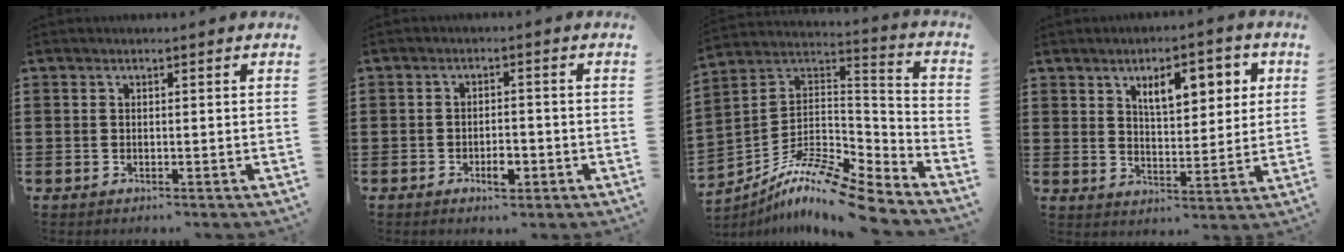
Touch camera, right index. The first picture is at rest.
{"total": 3.3, "force": [-1.6, 1.3, 2.6], "torque": [-0.044, 0.002, -0.029]}
{"total": 11.2, "force": [-9.3, 1.5, 6.1], "torque": [-0.115, 0.010, -0.187]}
{"total": 7.6, "force": [3.5, 3.2, 6.0], "torque": [-0.087, -0.004, 0.050]}